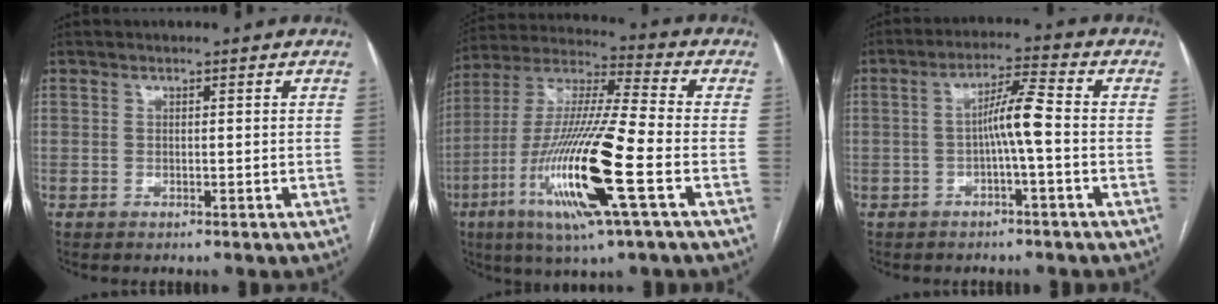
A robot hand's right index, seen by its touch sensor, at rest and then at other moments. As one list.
[{"total": 19.7, "force": [-6.8, 1.0, 18.5], "torque": [-0.392, -0.027, -0.130]}, {"total": 5.7, "force": [-0.8, -0.1, 5.6], "torque": [-0.100, 0.015, -0.015]}]